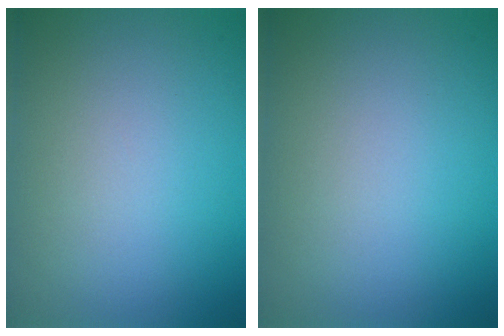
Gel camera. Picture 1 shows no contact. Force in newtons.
{"total": 0.0}